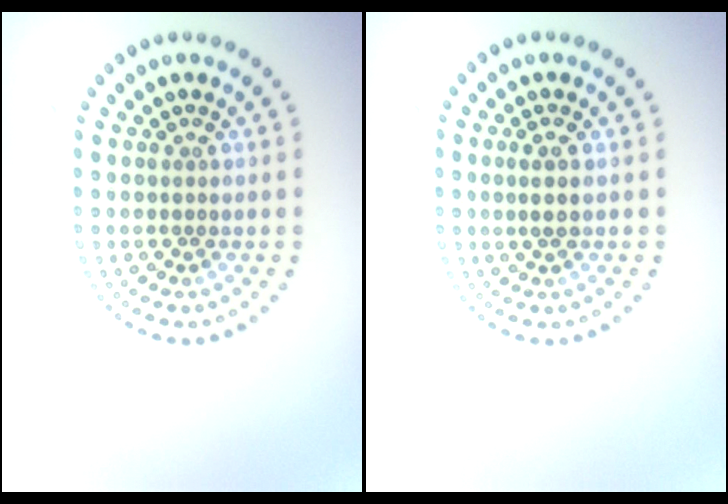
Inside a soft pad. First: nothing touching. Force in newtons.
{"total": 1.5, "press": 1.3, "slide": 0.9}